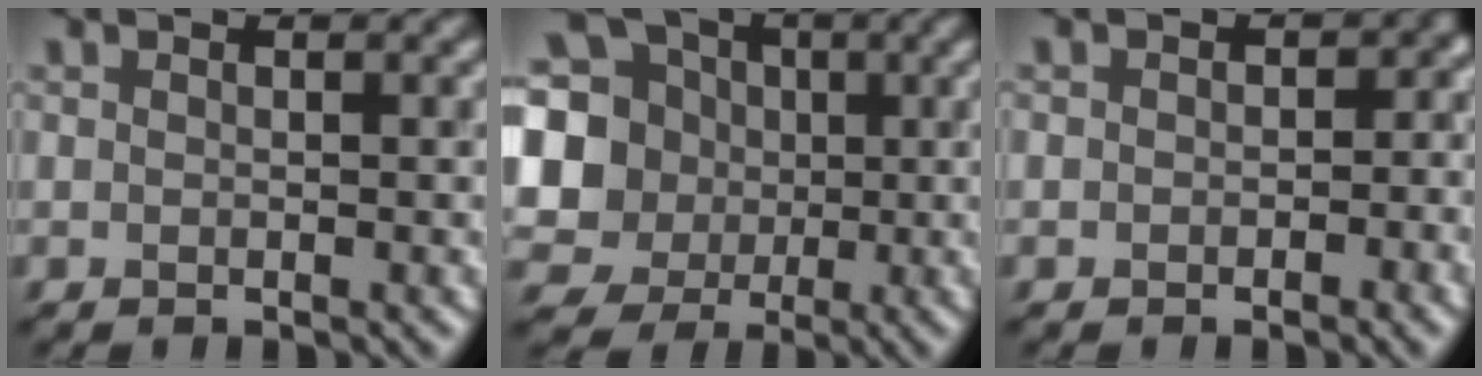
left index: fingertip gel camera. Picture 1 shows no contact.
{"total": 13.7, "force": [1.8, 12.5, 5.2], "torque": [-0.173, 0.030, 0.009]}
{"total": 3.1, "force": [-0.3, 2.5, 1.7], "torque": [0.016, 0.002, -0.017]}